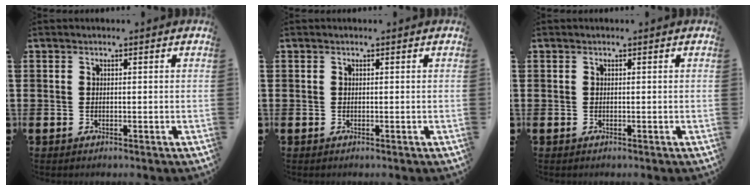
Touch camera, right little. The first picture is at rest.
{"total": 0.0}
{"total": 0.0}